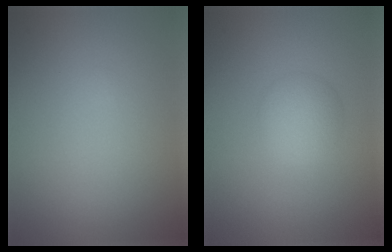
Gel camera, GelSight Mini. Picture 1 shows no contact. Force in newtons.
{"total": 2.7, "press": 2.7, "slide": 0.1}